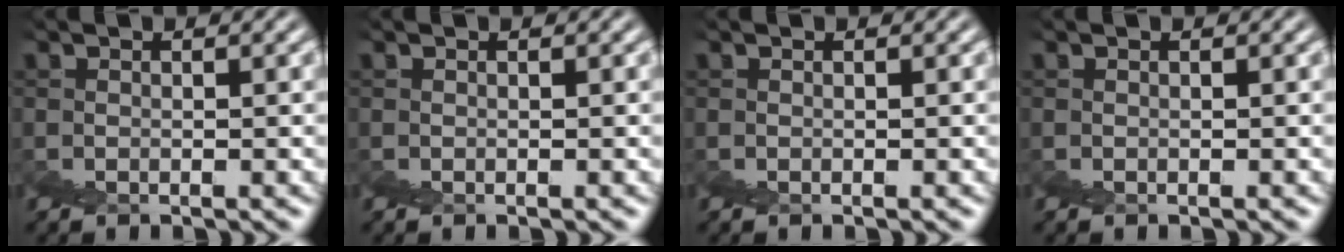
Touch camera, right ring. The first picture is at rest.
{"total": 0.0}
{"total": 0.0}
{"total": 0.0}